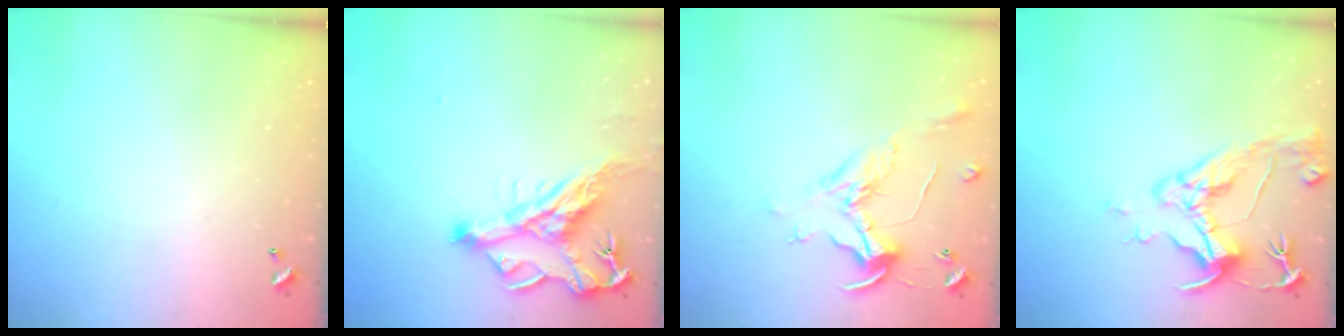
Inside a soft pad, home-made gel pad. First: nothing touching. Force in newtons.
{"total": 10.3, "press": 10.2, "slide": 1.7}
{"total": 0.8, "press": 0.5, "slide": 0.6}
{"total": 9.6, "press": 9.5, "slide": 1.5}